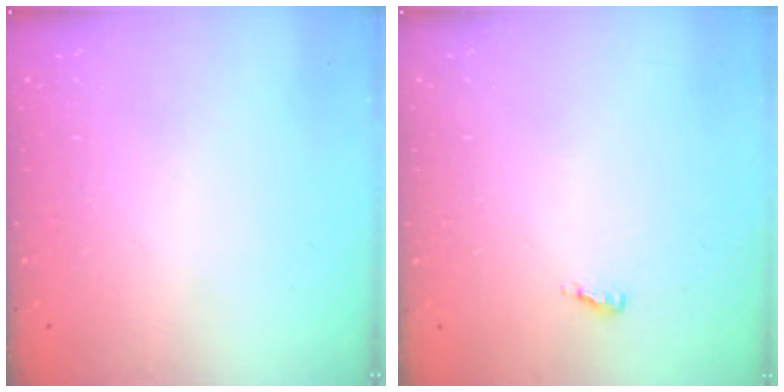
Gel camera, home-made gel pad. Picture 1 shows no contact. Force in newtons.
{"total": 3.7, "press": 3.6, "slide": 1.0}